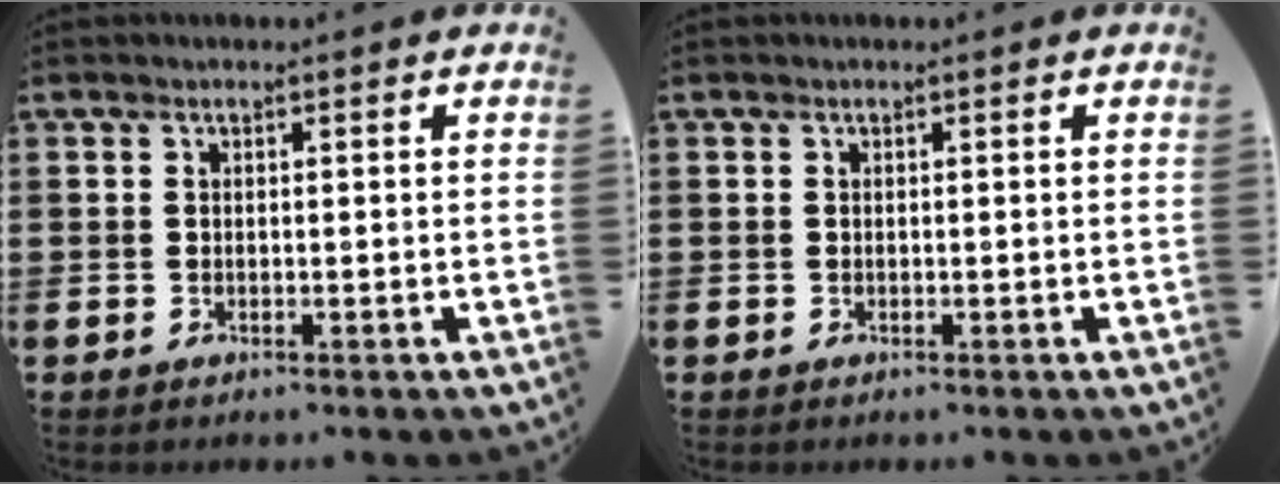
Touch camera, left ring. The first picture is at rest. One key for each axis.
{"total": 0.0}